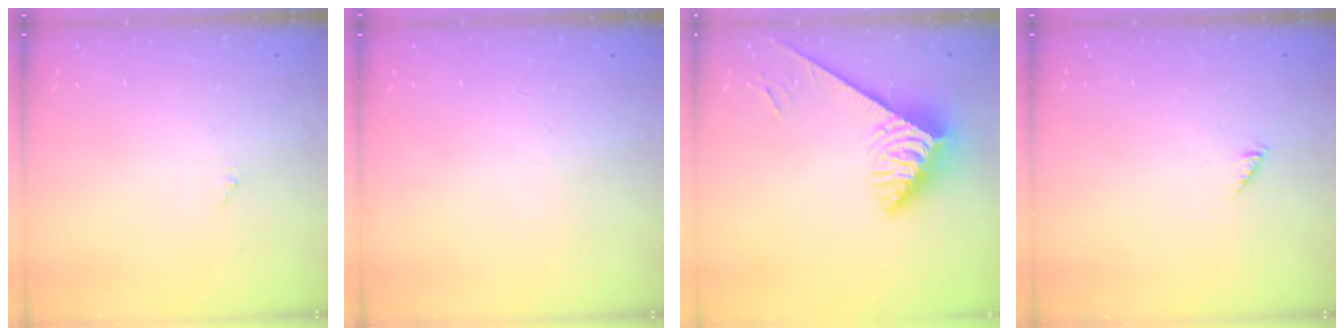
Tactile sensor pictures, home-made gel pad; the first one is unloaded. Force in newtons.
{"total": 0.0}
{"total": 4.7, "press": 4.6, "slide": 0.5}
{"total": 0.0}